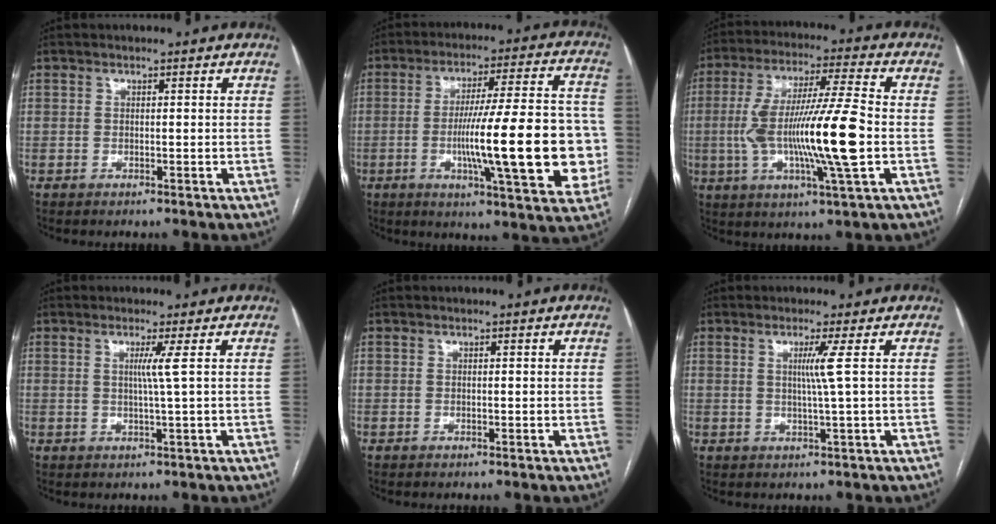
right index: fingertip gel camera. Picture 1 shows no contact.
{"total": 21.2, "force": [-3.7, 2.7, 20.7], "torque": [-0.266, 0.017, -0.045]}
{"total": 16.7, "force": [-2.2, 0.5, 16.6], "torque": [-0.311, -0.001, -0.040]}
{"total": 2.3, "force": [0.6, -1.1, 2.0], "torque": [-0.037, -0.004, 0.011]}
{"total": 0.0}
{"total": 2.9, "force": [0.6, -1.4, 2.5], "torque": [-0.049, -0.006, 0.015]}